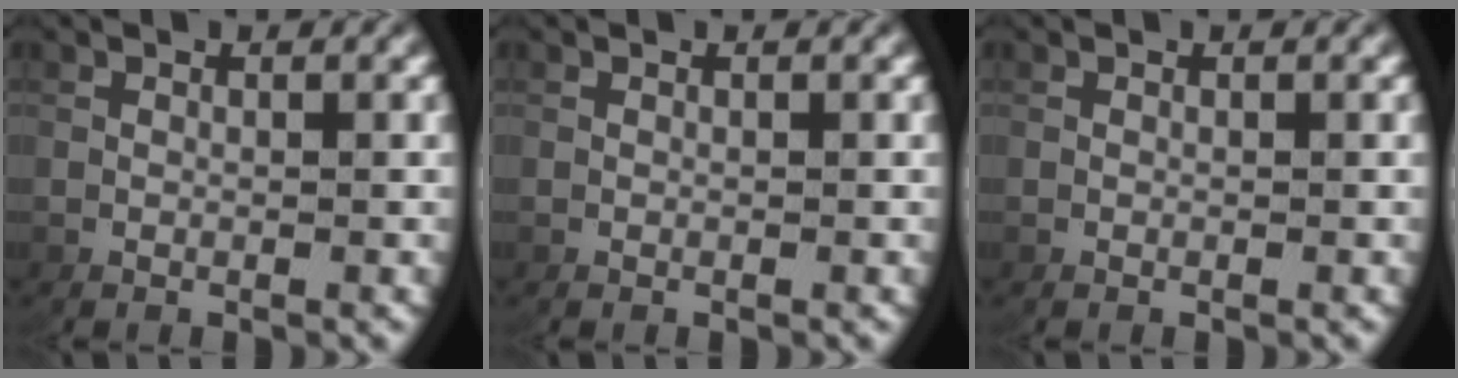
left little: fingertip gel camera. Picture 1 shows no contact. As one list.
[{"total": 0.0}, {"total": 0.0}]